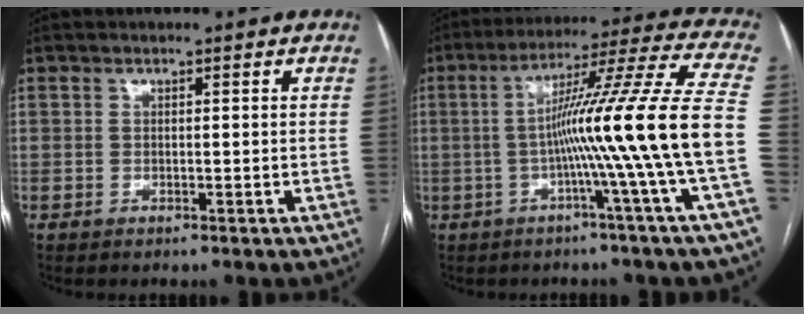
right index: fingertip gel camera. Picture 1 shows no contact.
{"total": 16.3, "force": [-3.0, -3.0, 15.7], "torque": [-0.246, 0.005, -0.057]}